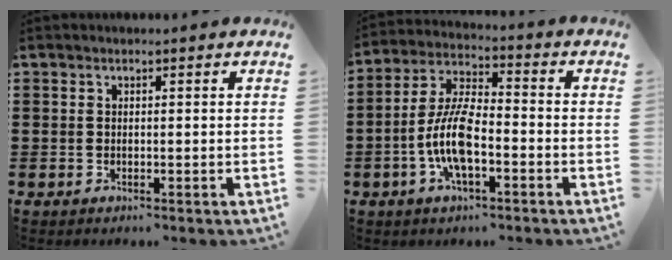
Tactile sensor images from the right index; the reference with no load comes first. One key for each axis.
{"total": 9.4, "fx": -2.7, "fy": 3.7, "fz": 8.2, "tx": -0.191, "ty": -0.006, "tz": -0.059}